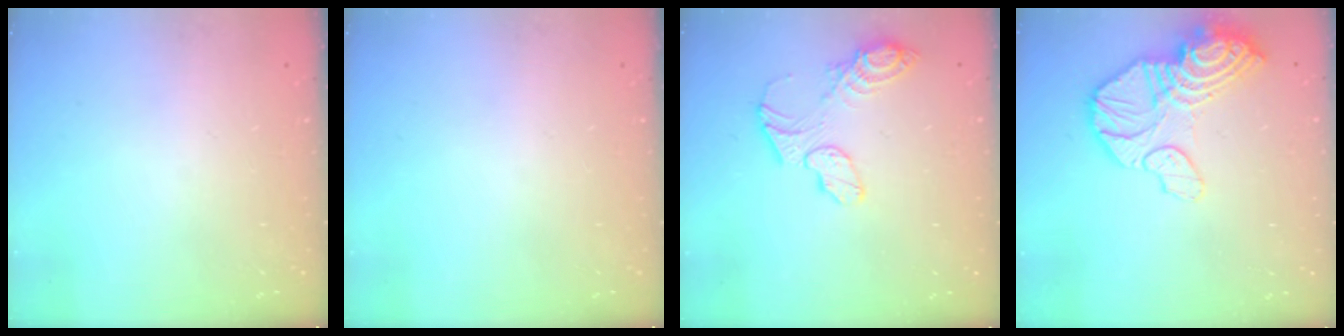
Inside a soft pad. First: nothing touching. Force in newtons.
{"total": 0.0}
{"total": 10.3, "press": 10.2, "slide": 1.0}
{"total": 22.6, "press": 19.8, "slide": 11.0}